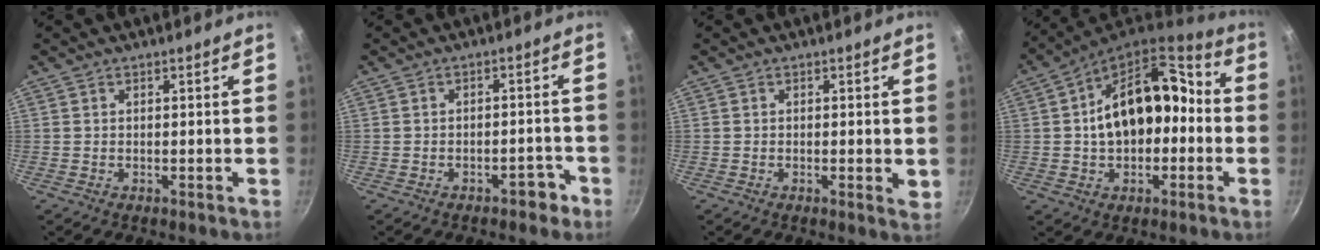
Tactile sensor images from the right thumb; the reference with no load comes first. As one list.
[{"total": 3.5, "force": [-2.3, 1.8, 1.9], "torque": [-0.008, 0.031, -0.018]}, {"total": 2.1, "force": [-0.1, 0.7, 2.0], "torque": [-0.028, -0.005, -0.002]}, {"total": 18.5, "force": [-0.3, 12.2, 14.0], "torque": [-0.202, 0.057, -0.007]}]